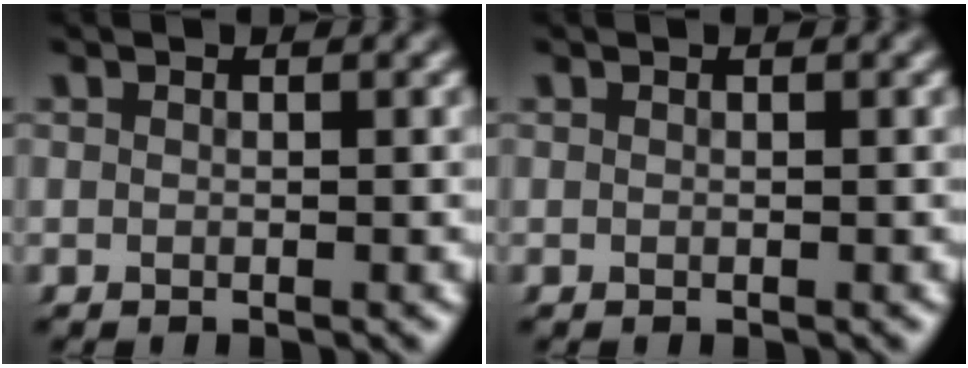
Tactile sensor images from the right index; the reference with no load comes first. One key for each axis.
{"total": 0.0}